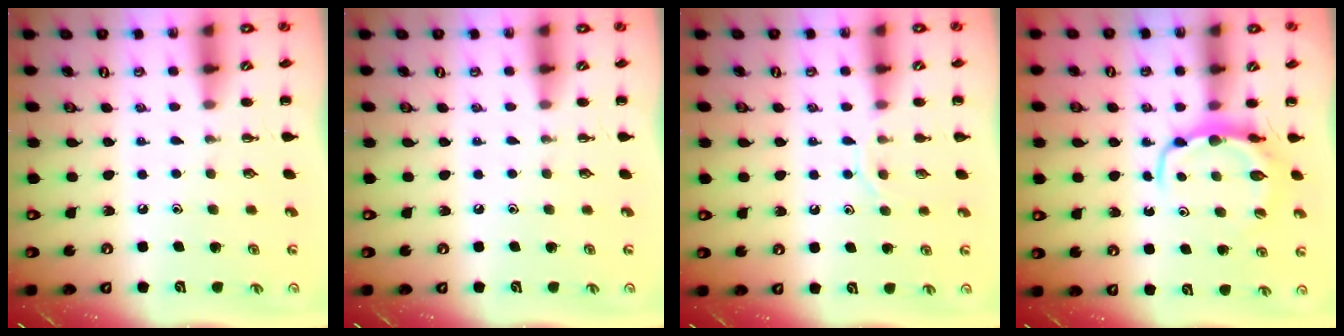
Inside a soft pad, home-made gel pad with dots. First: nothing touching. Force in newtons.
{"total": 0.0}
{"total": 7.6, "press": 7.5, "slide": 1.2}
{"total": 6.2, "press": 6.0, "slide": 1.2}